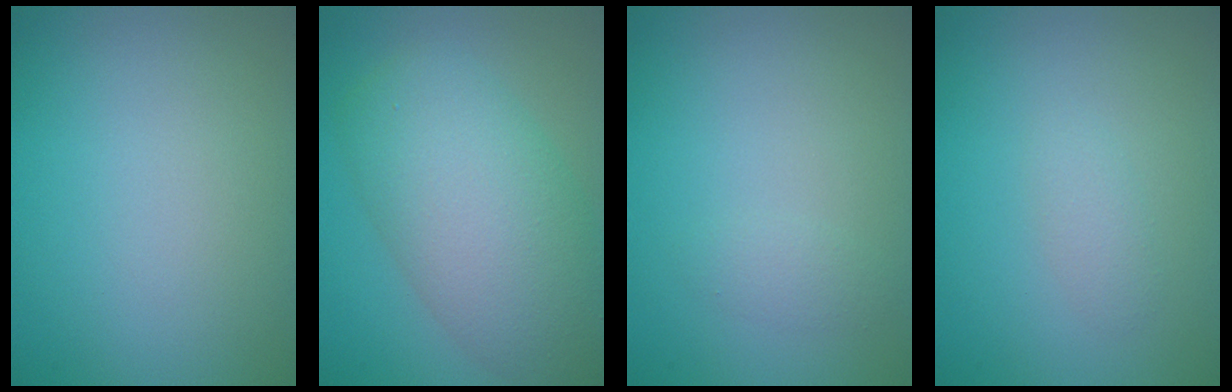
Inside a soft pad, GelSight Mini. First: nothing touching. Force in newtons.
{"total": 9.3, "press": 9.2, "slide": 0.4}
{"total": 0.9, "press": 0.9, "slide": 0.0}
{"total": 1.2, "press": 1.2, "slide": 0.0}